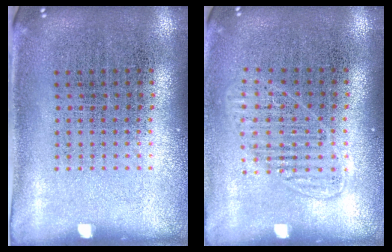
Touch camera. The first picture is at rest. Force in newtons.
{"total": 1.4, "press": 1.2, "slide": 0.7}